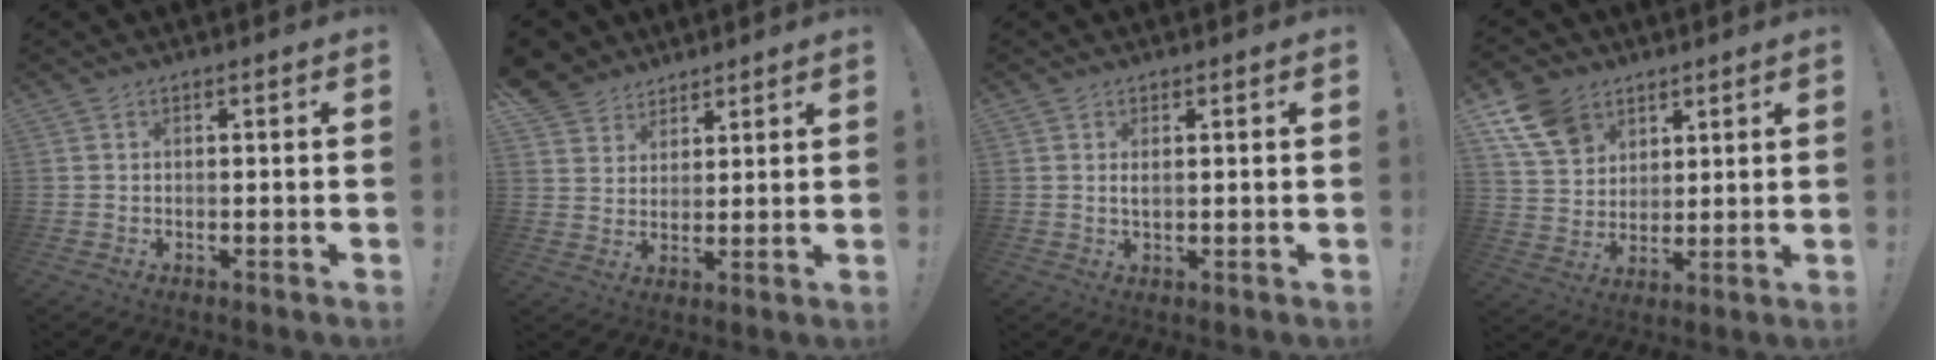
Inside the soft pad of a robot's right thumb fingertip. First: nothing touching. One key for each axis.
{"total": 6.9, "fx": 5.0, "fy": 4.7, "fz": 0.4, "tx": -0.012, "ty": -0.040, "tz": 0.102}
{"total": 1.3, "fx": 0.4, "fy": 0.3, "fz": 1.2, "tx": -0.018, "ty": -0.002, "tz": 0.005}
{"total": 12.7, "fx": 7.3, "fy": 9.0, "fz": 5.1, "tx": -0.090, "ty": -0.032, "tz": 0.147}